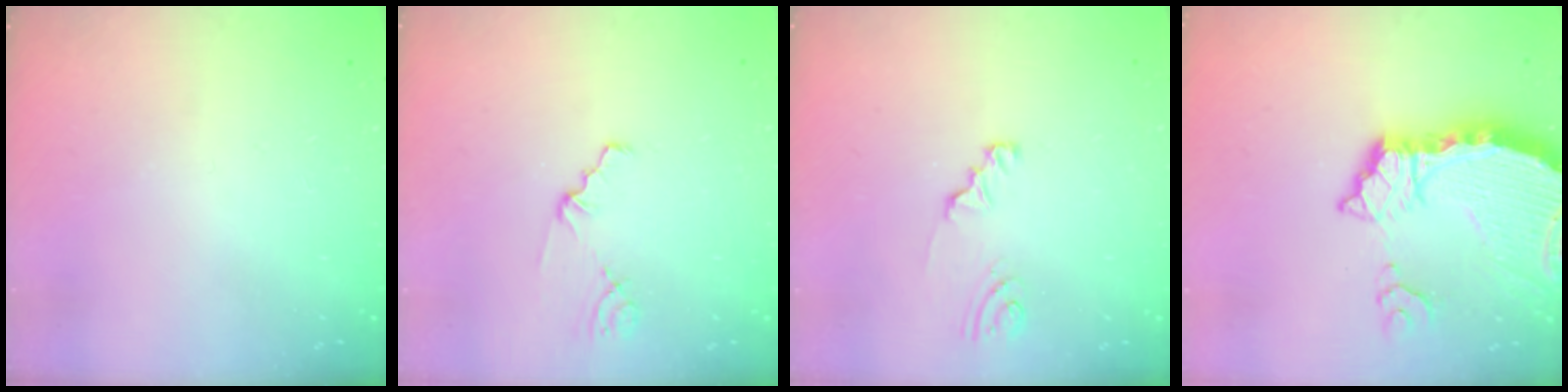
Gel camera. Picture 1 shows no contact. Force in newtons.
{"total": 1.4, "press": 1.3, "slide": 0.3}
{"total": 1.9, "press": 1.9, "slide": 0.2}
{"total": 7.2, "press": 7.1, "slide": 0.8}